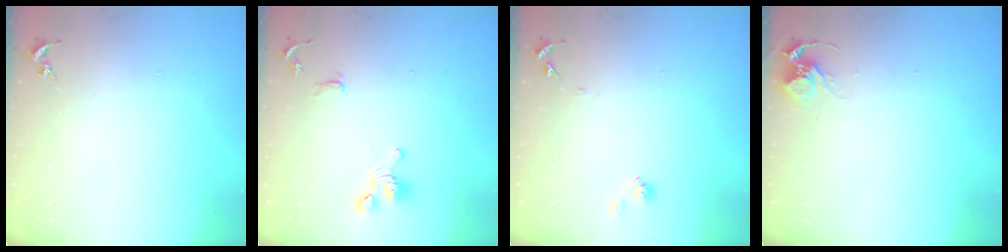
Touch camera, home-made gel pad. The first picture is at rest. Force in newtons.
{"total": 10.0, "press": 9.9, "slide": 1.7}
{"total": 6.9, "press": 6.9, "slide": 0.7}
{"total": 6.5, "press": 6.5, "slide": 0.4}